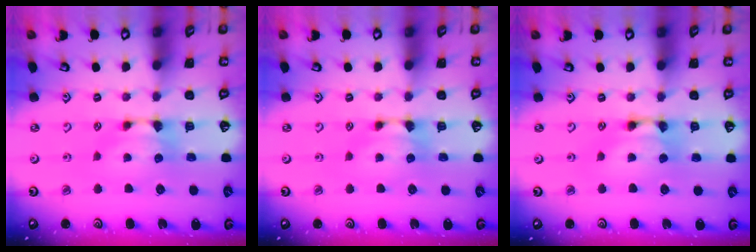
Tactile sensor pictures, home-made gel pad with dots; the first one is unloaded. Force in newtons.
{"total": 0.0}
{"total": 2.1, "press": 2.1, "slide": 0.0}